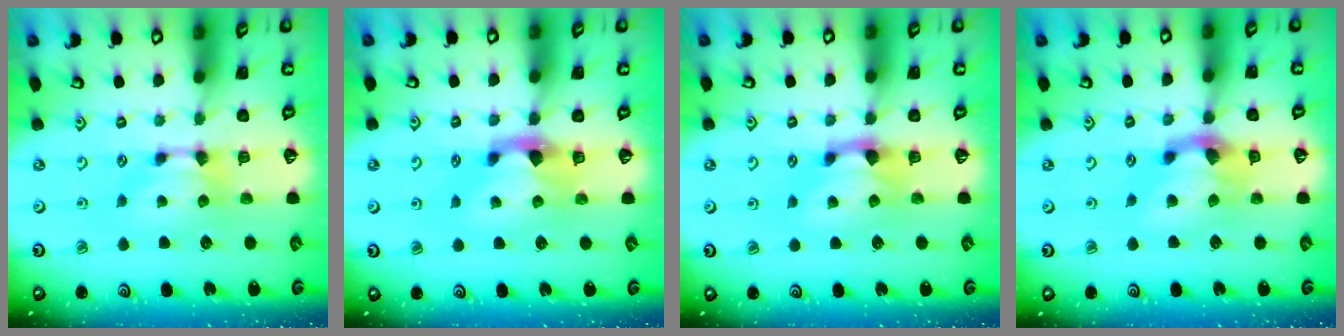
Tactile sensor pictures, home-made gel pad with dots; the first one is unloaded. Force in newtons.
{"total": 2.3, "press": 1.9, "slide": 1.2}
{"total": 1.5, "press": 0.7, "slide": 1.3}
{"total": 3.8, "press": 3.3, "slide": 2.0}